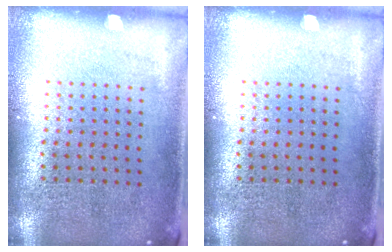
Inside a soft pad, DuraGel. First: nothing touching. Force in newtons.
{"total": 0.0}